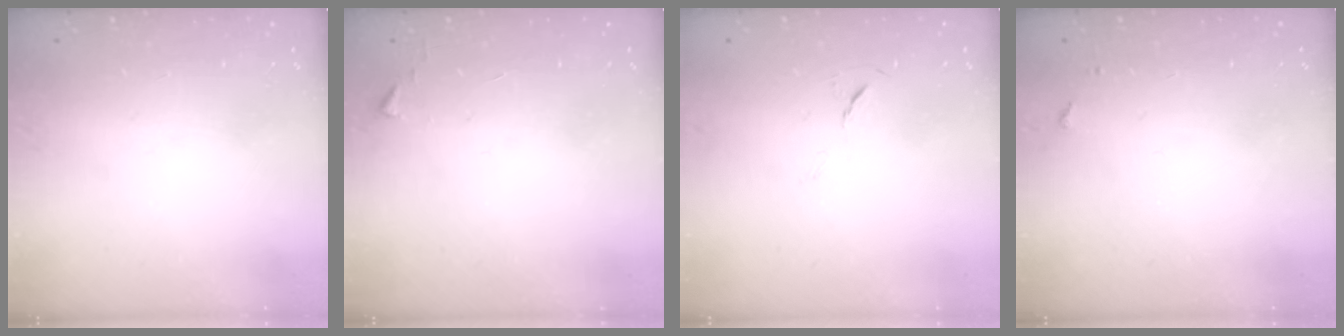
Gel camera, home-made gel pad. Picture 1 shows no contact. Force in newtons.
{"total": 2.7, "press": 2.7, "slide": 0.5}
{"total": 5.6, "press": 5.1, "slide": 2.2}
{"total": 3.5, "press": 3.5, "slide": 0.4}